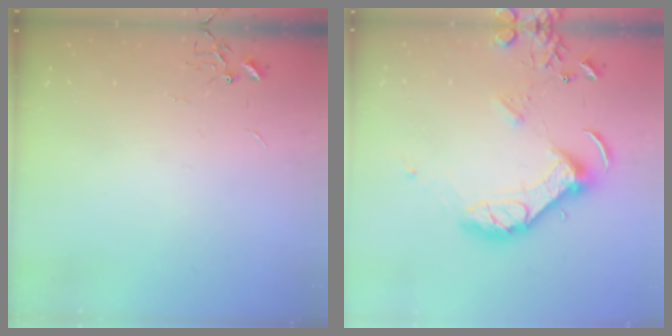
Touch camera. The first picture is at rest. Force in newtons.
{"total": 14.7, "press": 14.6, "slide": 2.1}